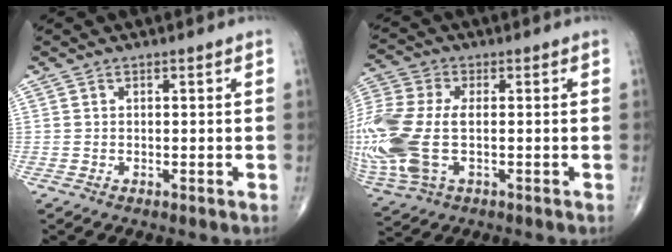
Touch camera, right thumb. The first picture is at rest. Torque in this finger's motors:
{"motor_torque": [0.42, 0.33, 1.30, 0.20, 0.44]}